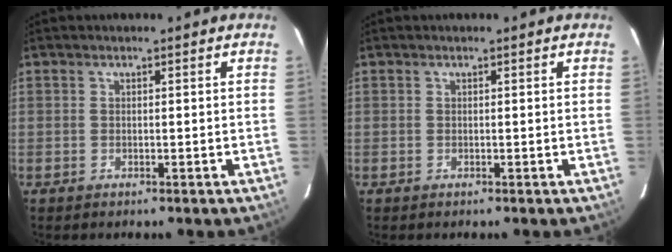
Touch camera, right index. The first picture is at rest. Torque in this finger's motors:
{"motor_torque": [0.05, 0.06, 0.00, 0.01]}